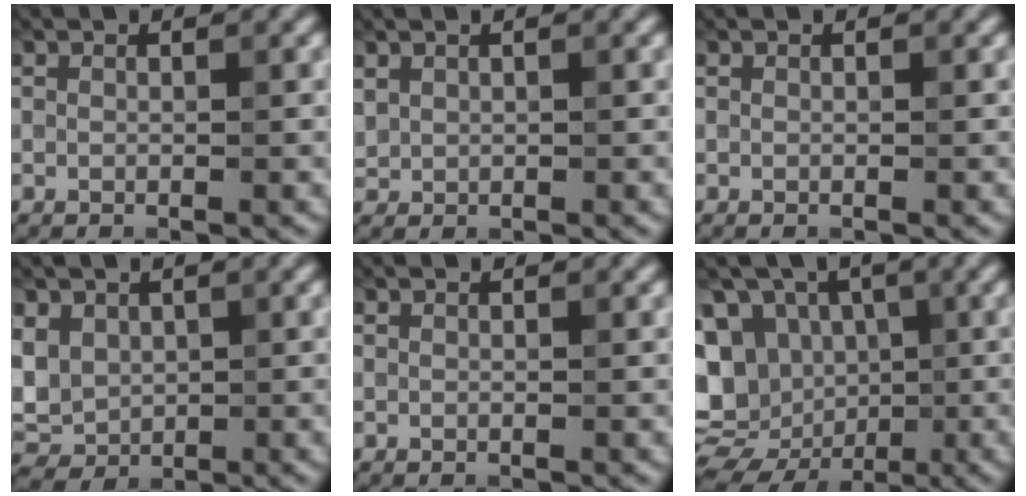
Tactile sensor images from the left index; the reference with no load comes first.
{"total": 0.9, "force": [0.6, 0.6, 0.1], "torque": [-0.004, 0.000, 0.016]}
{"total": 0.0}
{"total": 4.1, "force": [0.8, 3.5, 2.1], "torque": [-0.052, -0.002, 0.014]}
{"total": 0.0}
{"total": 17.1, "force": [-2.7, 14.6, 8.5], "torque": [-0.188, -0.010, -0.051]}